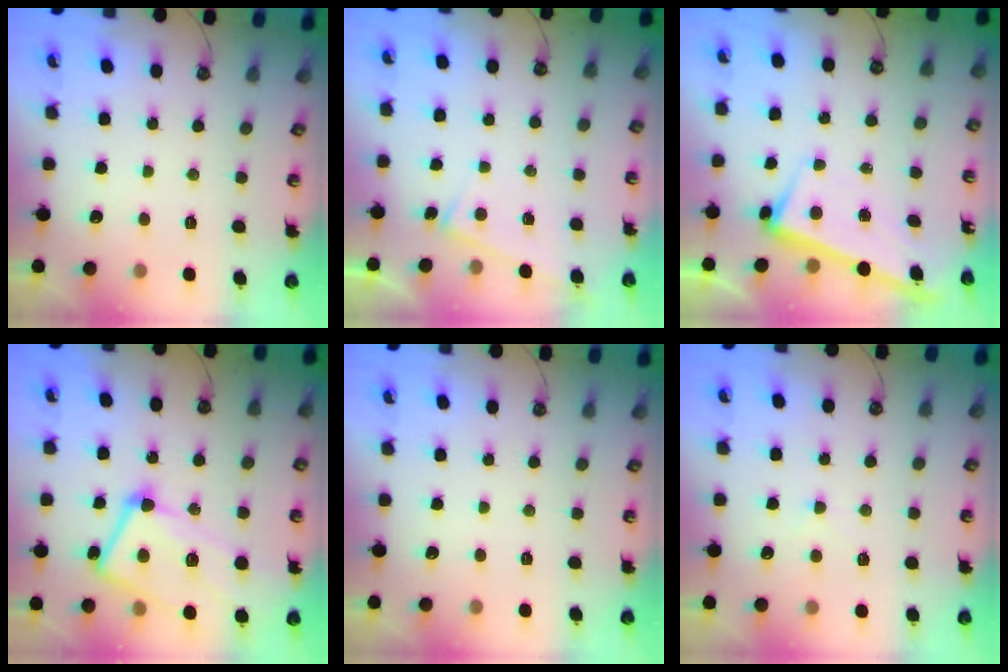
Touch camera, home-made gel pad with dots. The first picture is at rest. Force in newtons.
{"total": 3.8, "press": 3.8, "slide": 0.2}
{"total": 2.5, "press": 2.2, "slide": 1.0}
{"total": 13.2, "press": 13.1, "slide": 1.5}
{"total": 0.0}
{"total": 0.7, "press": 0.2, "slide": 0.7}